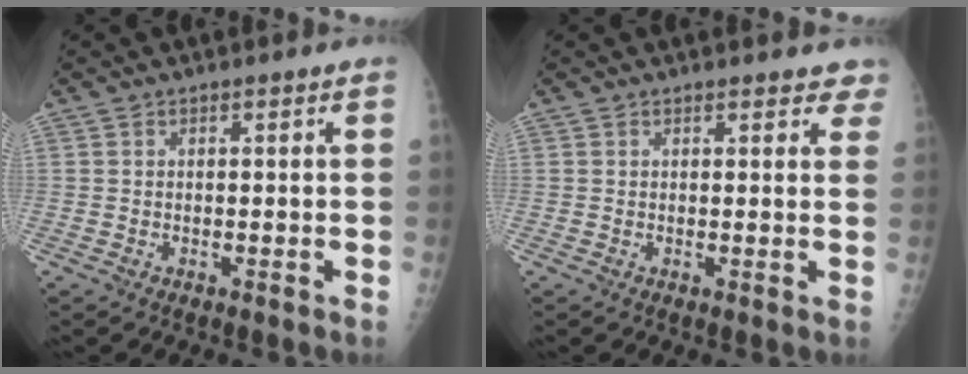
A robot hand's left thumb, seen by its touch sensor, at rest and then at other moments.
{"total": 3.2, "force": [2.7, 1.3, 1.0], "torque": [0.020, -0.009, 0.015]}